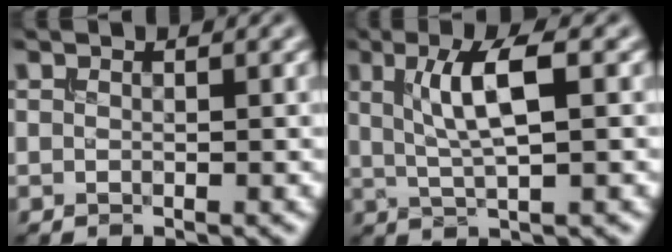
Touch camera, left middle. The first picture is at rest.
{"total": 5.1, "force": [1.1, 1.3, 4.8], "torque": [-0.091, 0.004, 0.023]}